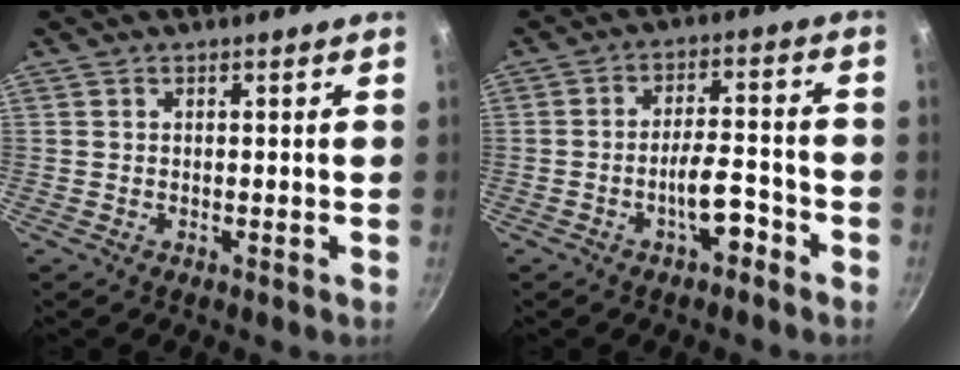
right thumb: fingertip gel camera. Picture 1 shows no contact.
{"total": 6.7, "force": [-3.6, 2.4, 5.1], "torque": [-0.071, 0.037, -0.055]}